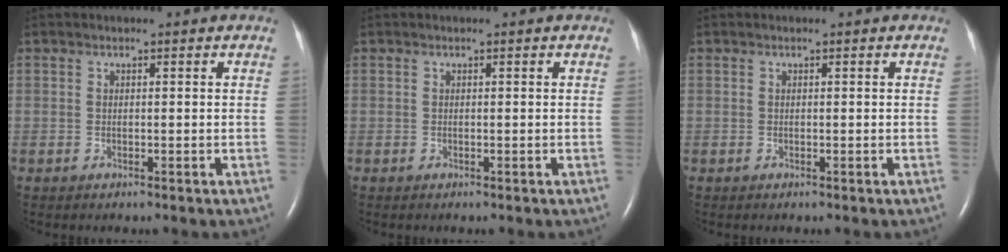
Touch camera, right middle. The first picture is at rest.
{"total": 0.0}
{"total": 0.0}